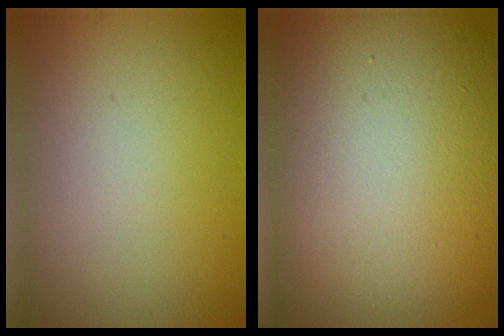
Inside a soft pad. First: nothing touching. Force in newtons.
{"total": 18.2, "press": 18.2, "slide": 1.0}